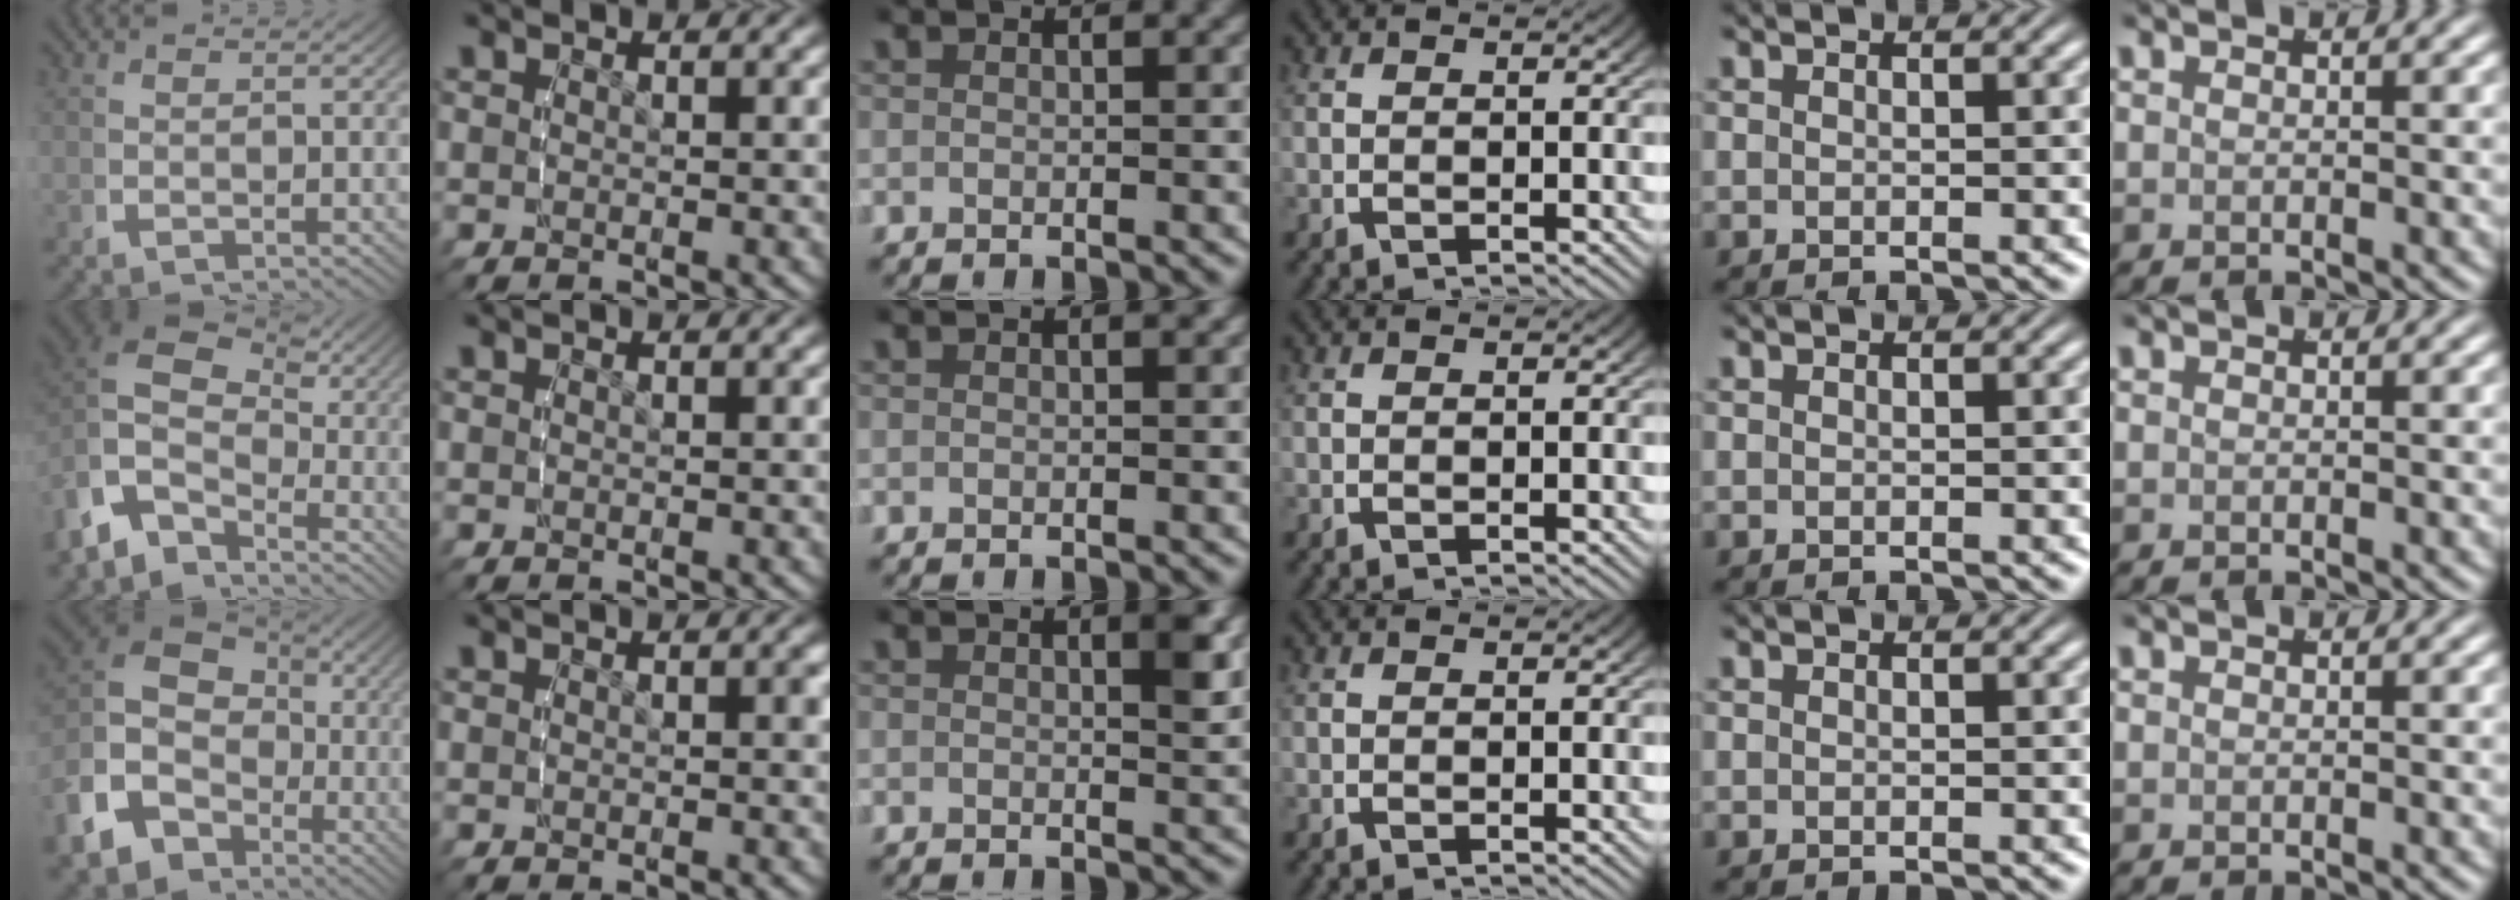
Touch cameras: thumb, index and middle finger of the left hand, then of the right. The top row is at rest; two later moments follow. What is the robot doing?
{"motion": "lift_and_place", "object": "air blower"}